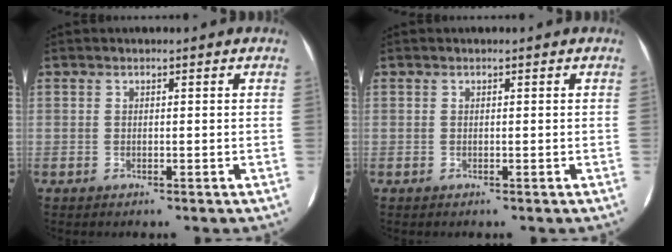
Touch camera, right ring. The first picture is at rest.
{"total": 0.0}